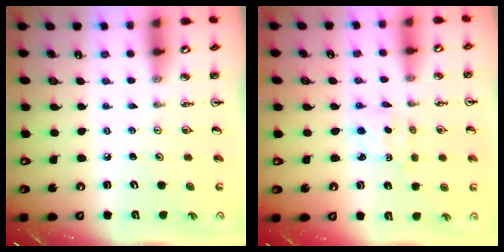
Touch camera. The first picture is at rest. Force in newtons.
{"total": 1.8, "press": 1.8, "slide": 0.4}